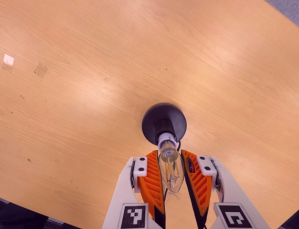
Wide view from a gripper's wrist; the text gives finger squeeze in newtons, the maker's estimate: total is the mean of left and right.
{"total": 12.1, "left": 12.9, "right": 11.3}